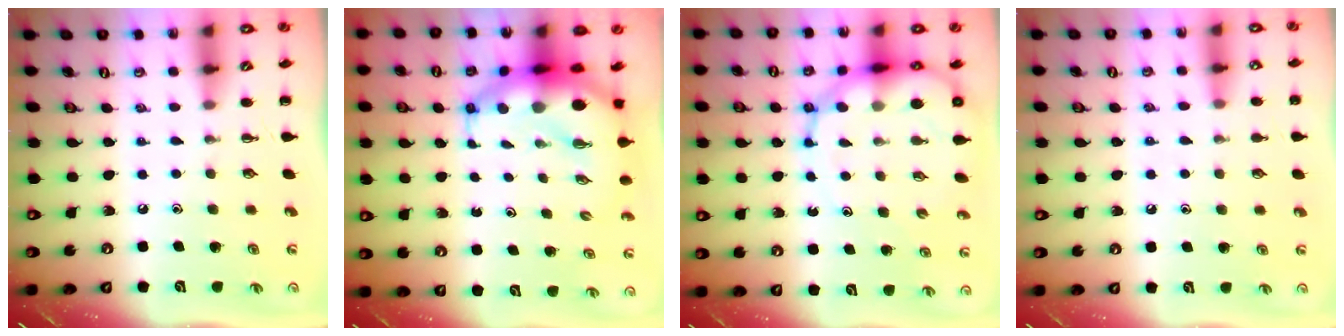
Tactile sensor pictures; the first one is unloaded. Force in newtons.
{"total": 10.7, "press": 10.3, "slide": 2.7}
{"total": 15.1, "press": 14.7, "slide": 3.7}
{"total": 6.7, "press": 6.3, "slide": 2.3}